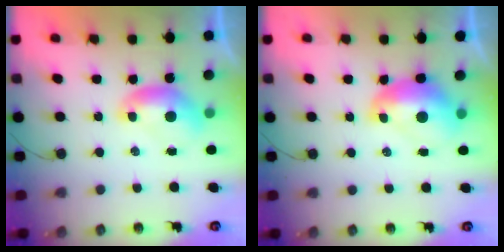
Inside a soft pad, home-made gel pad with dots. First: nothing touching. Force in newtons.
{"total": 2.8, "press": 2.7, "slide": 0.7}